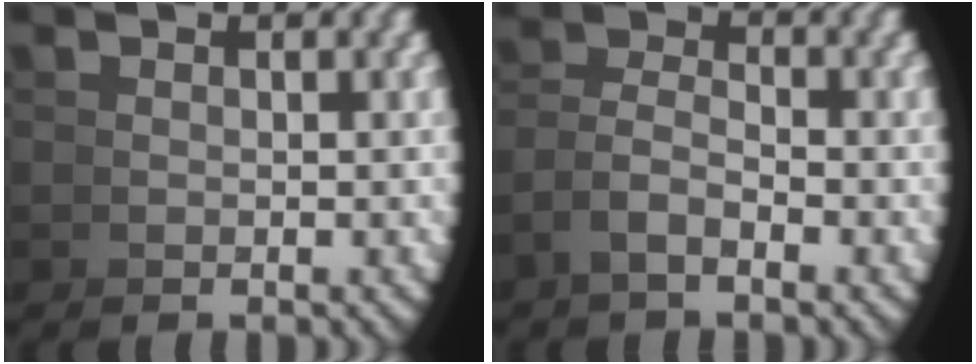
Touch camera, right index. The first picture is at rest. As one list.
[{"total": 2.5, "force": [-1.0, 1.4, 1.8], "torque": [-0.040, -0.009, -0.016]}]